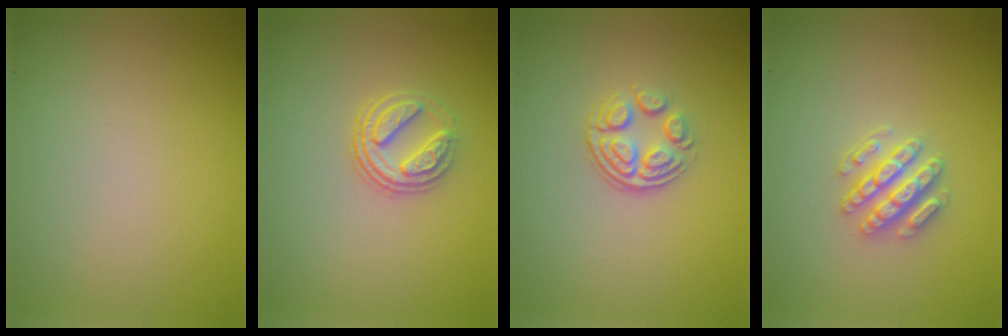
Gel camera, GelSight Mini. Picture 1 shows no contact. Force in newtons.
{"total": 3.1, "press": 2.6, "slide": 1.7}
{"total": 3.5, "press": 2.4, "slide": 2.5}
{"total": 3.0, "press": 2.8, "slide": 1.1}